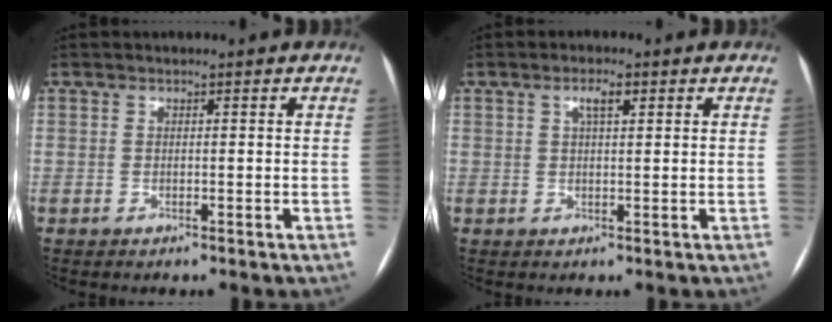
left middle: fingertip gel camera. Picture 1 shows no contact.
{"total": 2.5, "force": [1.2, 0.6, 2.1], "torque": [-0.045, 0.005, 0.021]}